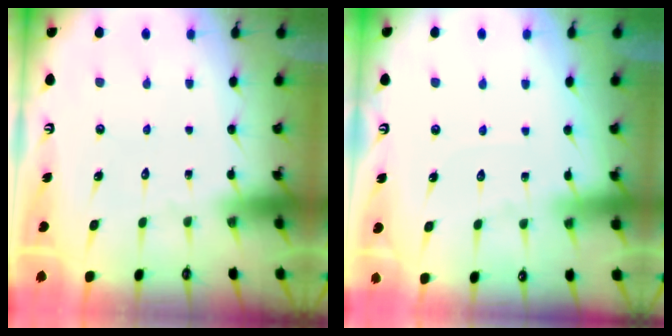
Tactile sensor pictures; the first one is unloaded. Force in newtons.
{"total": 3.1, "press": 3.1, "slide": 0.4}